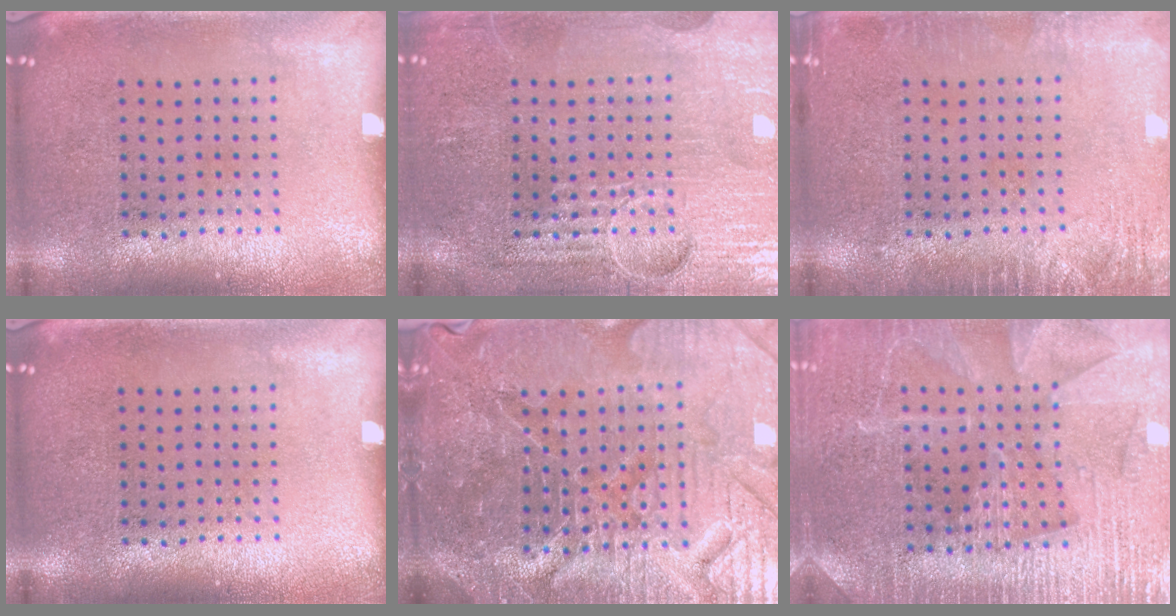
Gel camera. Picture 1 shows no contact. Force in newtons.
{"total": 4.0, "press": 4.0, "slide": 0.3}
{"total": 2.3, "press": 2.2, "slide": 0.2}
{"total": 0.0}
{"total": 6.1, "press": 5.6, "slide": 2.4}
{"total": 3.6, "press": 3.5, "slide": 0.9}